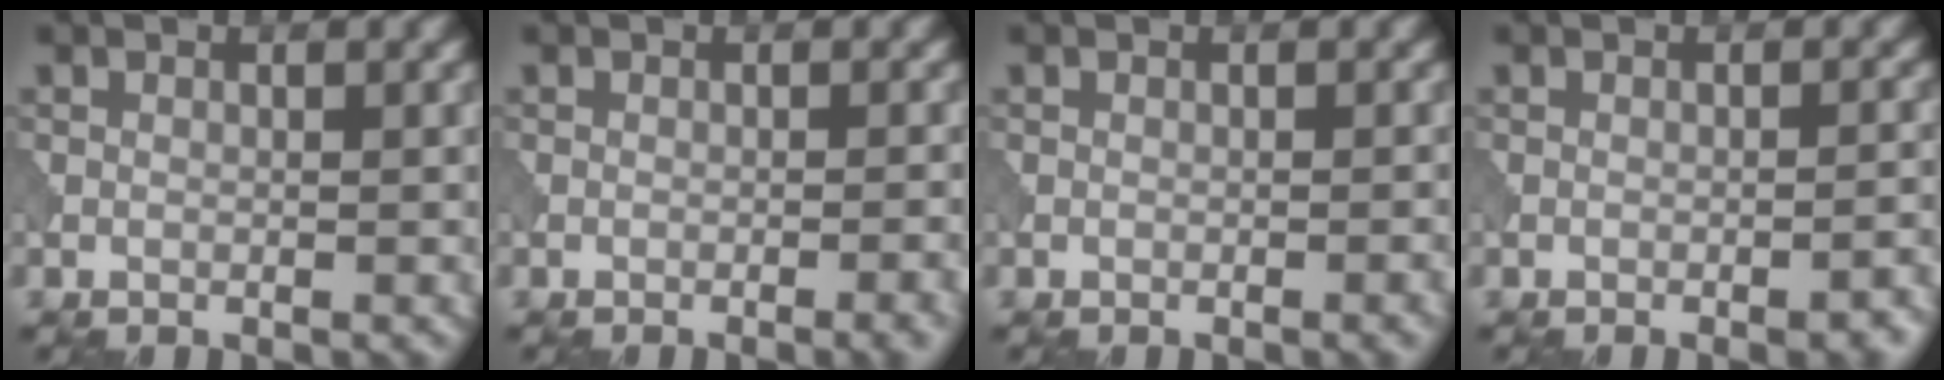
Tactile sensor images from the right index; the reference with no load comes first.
{"total": 2.0, "force": [-1.0, 0.4, 1.7], "torque": [-0.016, 0.005, -0.015]}
{"total": 1.0, "force": [-0.4, 0.2, 0.9], "torque": [-0.009, 0.002, -0.008]}
{"total": 2.6, "force": [-1.5, 0.7, 2.0], "torque": [-0.023, 0.005, -0.021]}